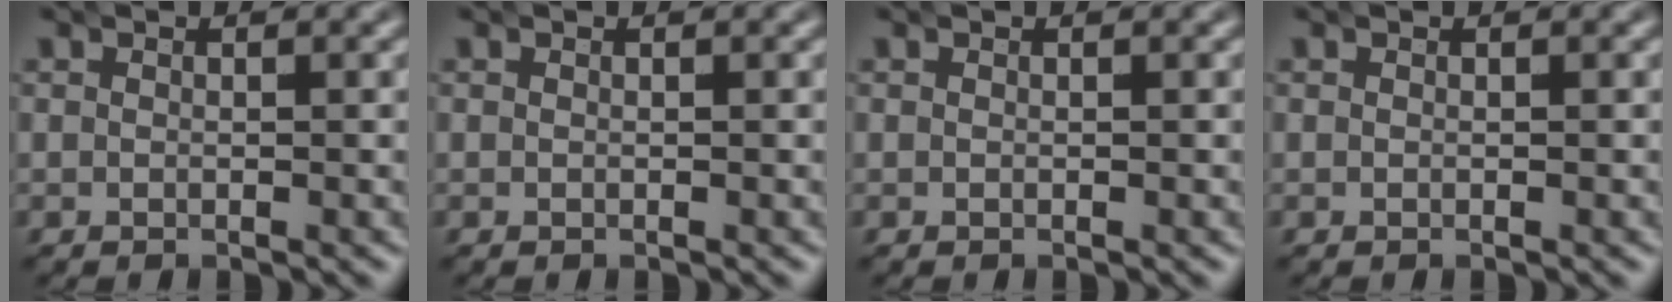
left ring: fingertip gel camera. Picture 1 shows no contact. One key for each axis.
{"total": 0.0}
{"total": 0.0}
{"total": 0.0}